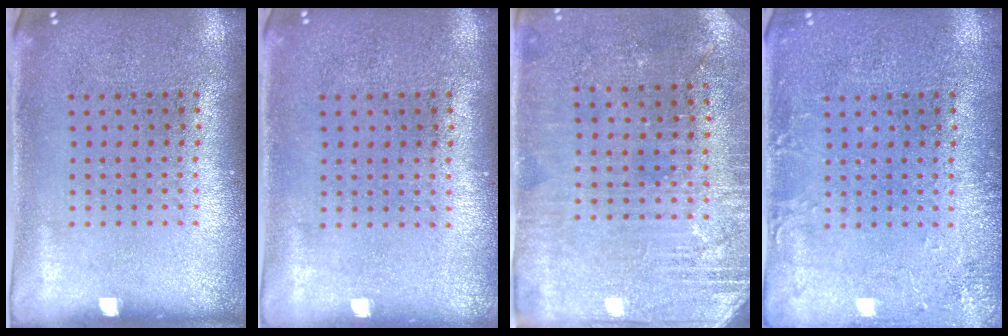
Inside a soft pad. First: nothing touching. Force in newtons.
{"total": 0.0}
{"total": 2.8, "press": 2.7, "slide": 0.8}
{"total": 2.1, "press": 2.1, "slide": 0.1}